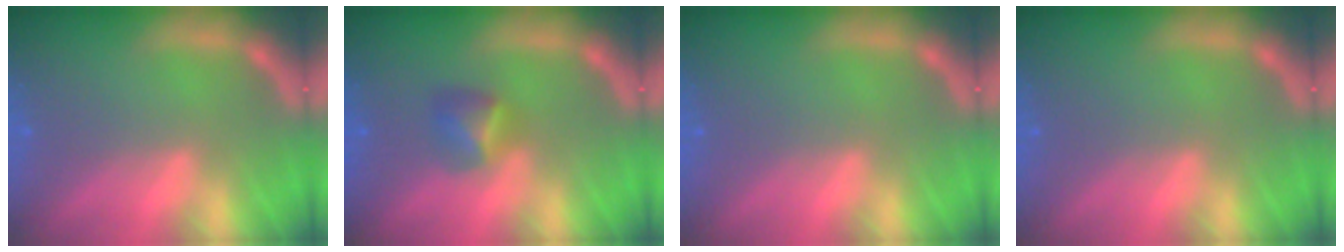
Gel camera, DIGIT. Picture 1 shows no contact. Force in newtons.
{"total": 2.4}
{"total": 0.0}
{"total": 0.0}